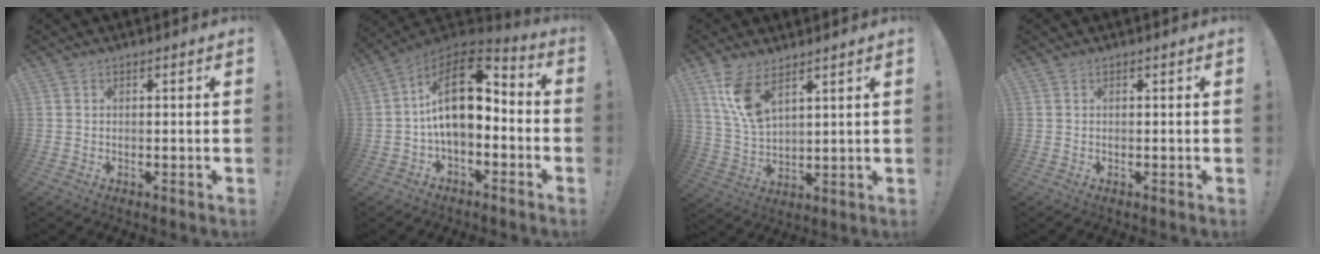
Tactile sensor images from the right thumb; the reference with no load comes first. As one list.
[{"total": 16.9, "force": [2.0, 8.9, 14.1], "torque": [-0.244, -0.001, 0.037]}, {"total": 10.4, "force": [6.7, 4.3, 6.7], "torque": [-0.131, -0.032, 0.125]}, {"total": 0.0}]